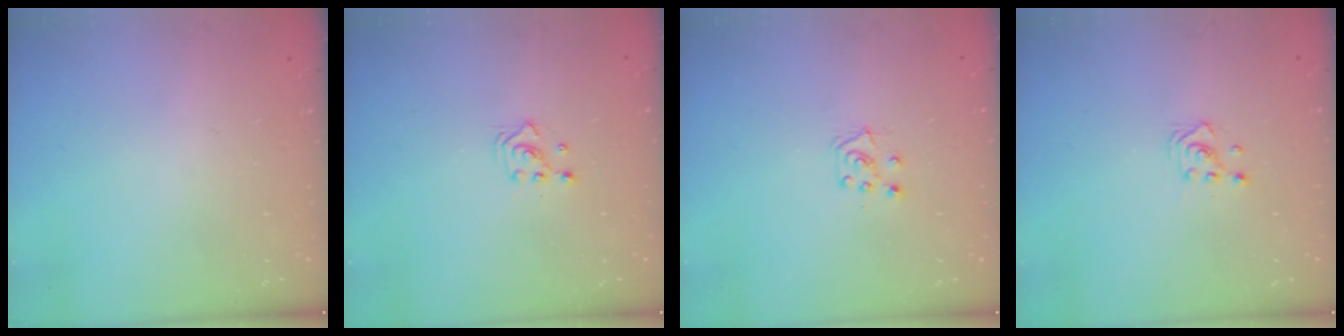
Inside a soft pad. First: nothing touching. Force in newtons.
{"total": 2.5, "press": 2.5, "slide": 0.3}
{"total": 5.4, "press": 5.4, "slide": 0.6}
{"total": 2.8, "press": 2.8, "slide": 0.3}